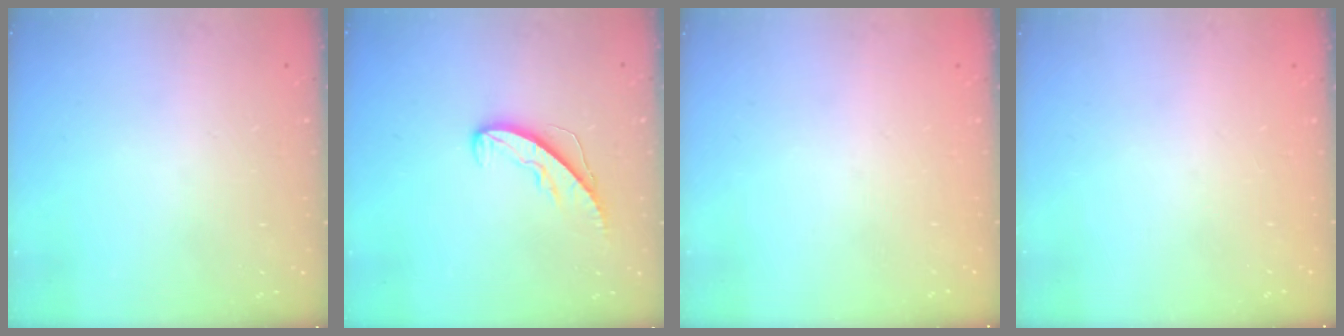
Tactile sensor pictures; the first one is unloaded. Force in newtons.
{"total": 7.0, "press": 7.0, "slide": 0.6}
{"total": 0.0}
{"total": 0.0}